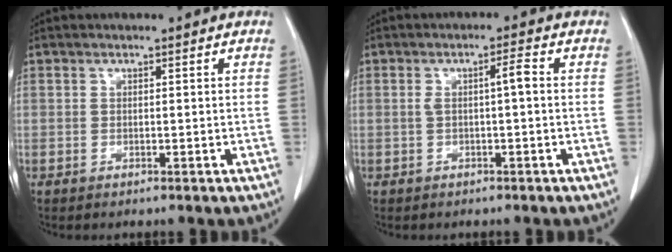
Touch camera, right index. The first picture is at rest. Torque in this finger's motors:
{"motor_torque": [0.05, -0.01, 0.02, 0.04]}